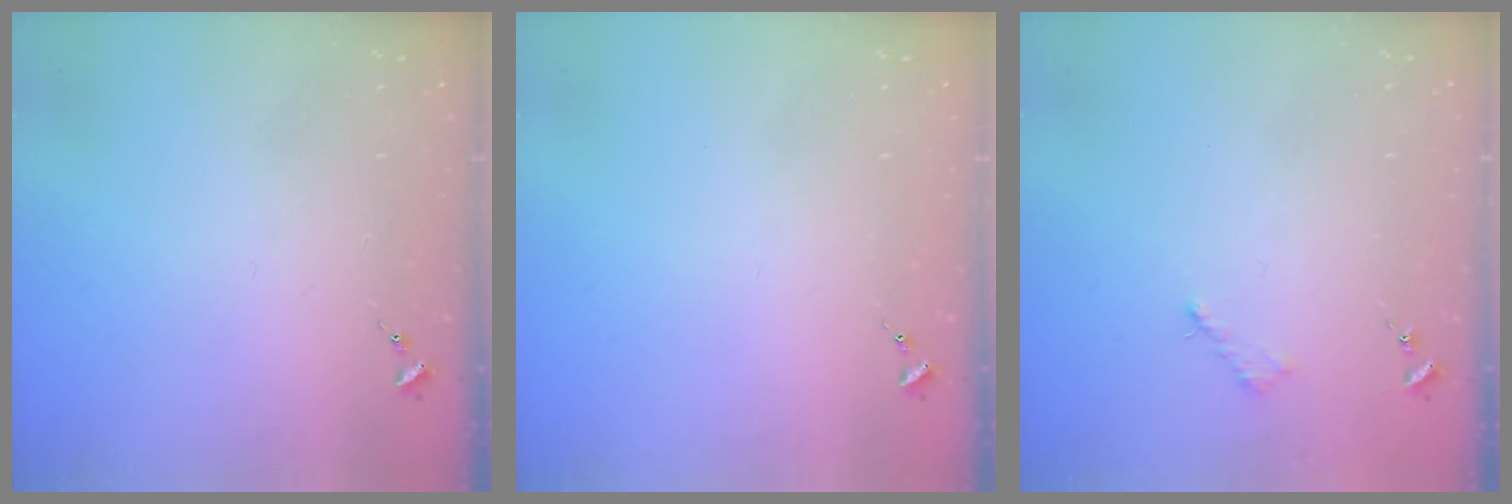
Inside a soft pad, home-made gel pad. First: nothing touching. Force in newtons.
{"total": 0.0}
{"total": 2.6, "press": 2.5, "slide": 0.3}